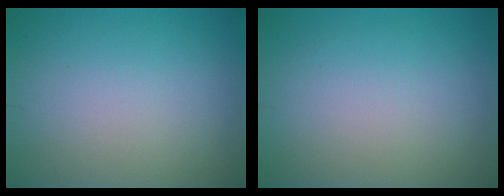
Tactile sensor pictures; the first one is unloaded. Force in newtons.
{"total": 0.0}